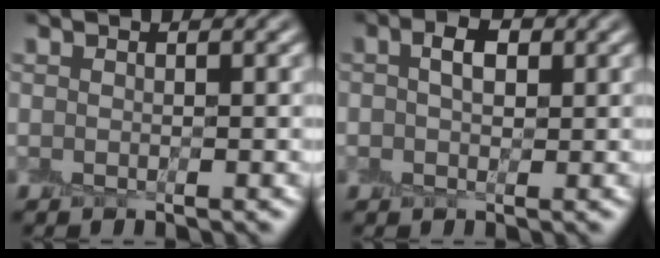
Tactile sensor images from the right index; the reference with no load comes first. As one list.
[{"total": 2.6, "force": [0.6, 1.6, 2.0], "torque": [-0.037, 0.006, 0.006]}]